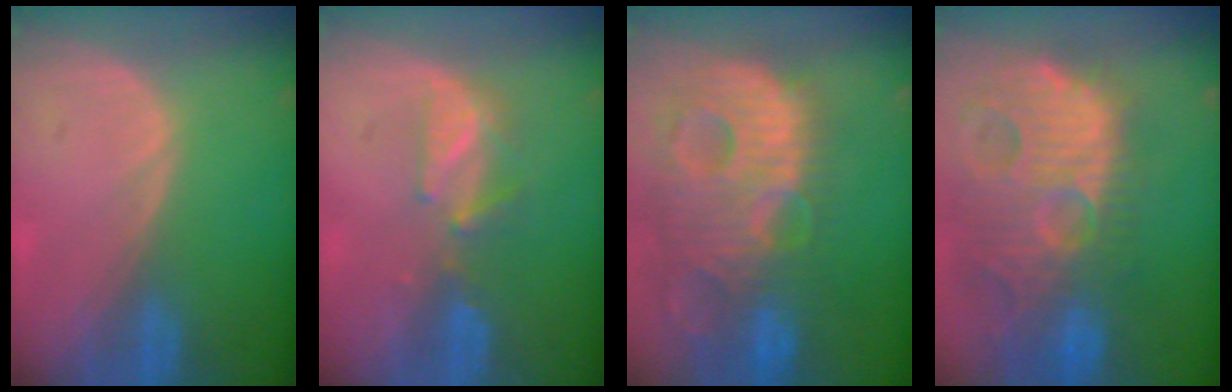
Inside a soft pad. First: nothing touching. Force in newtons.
{"total": 3.7, "press": 3.6, "slide": 0.8}
{"total": 14.0, "press": 12.1, "slide": 7.2}
{"total": 14.8, "press": 12.6, "slide": 7.6}